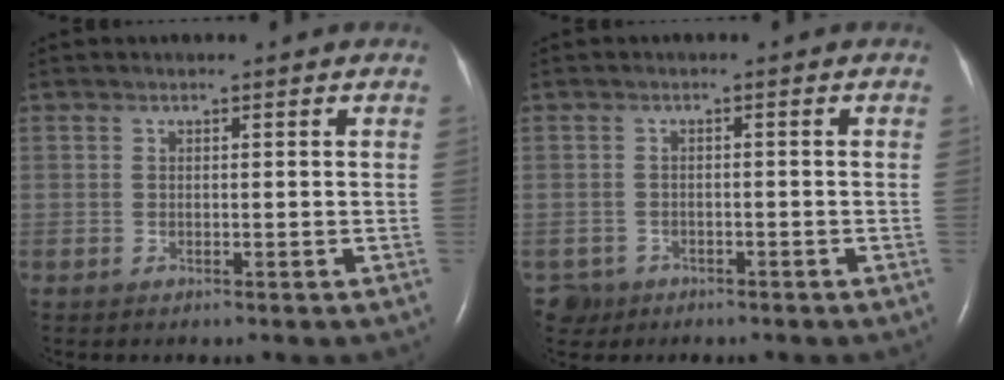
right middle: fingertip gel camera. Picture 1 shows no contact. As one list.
[{"total": 3.0, "force": [-1.8, 2.3, -0.2], "torque": [0.000, 0.006, -0.030]}]